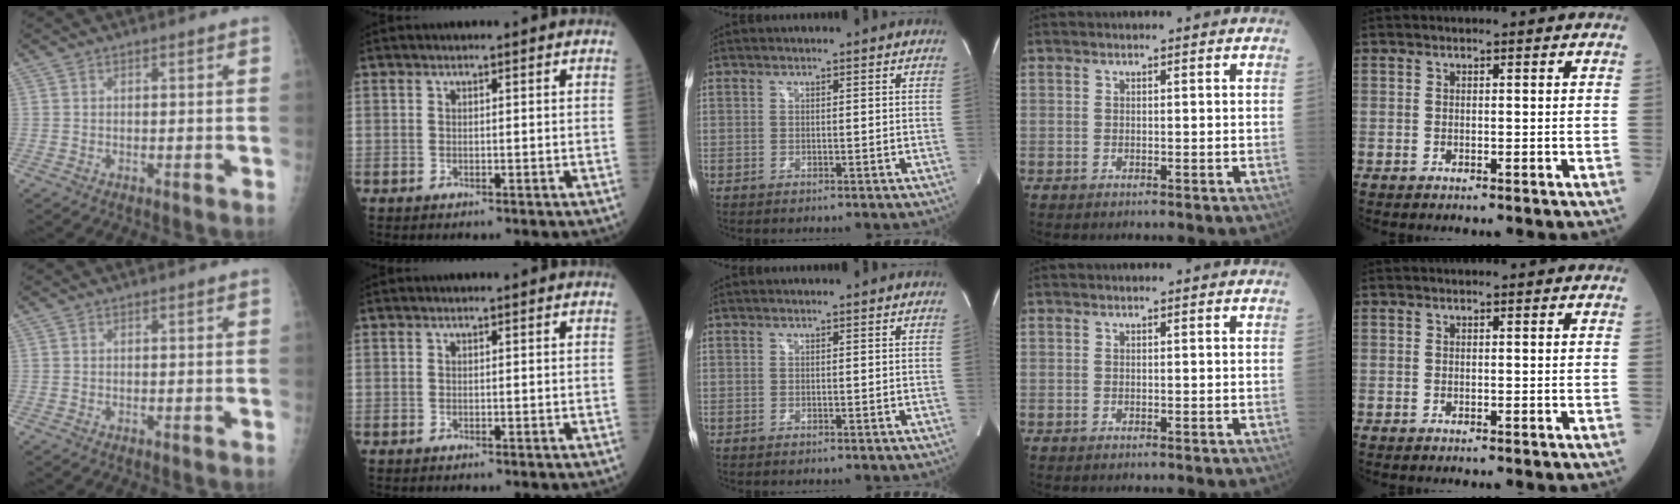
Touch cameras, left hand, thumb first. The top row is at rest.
{}